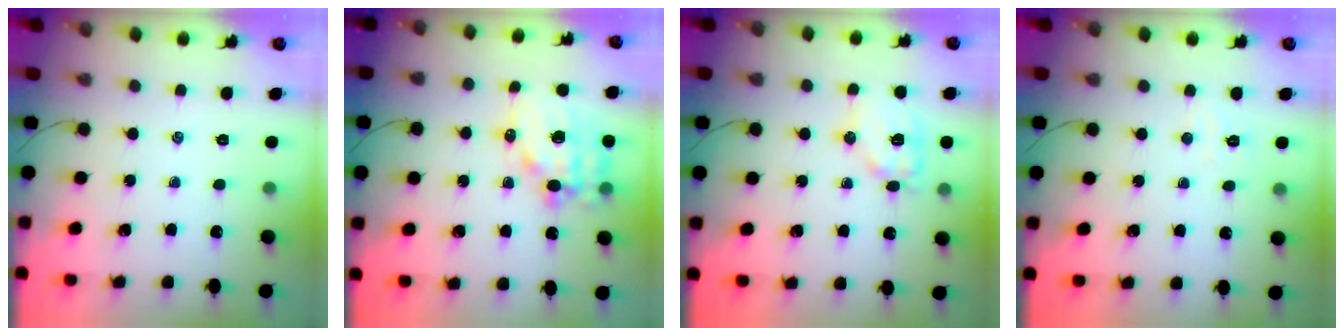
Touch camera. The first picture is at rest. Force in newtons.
{"total": 14.3, "press": 13.9, "slide": 3.2}
{"total": 10.9, "press": 10.9, "slide": 0.6}
{"total": 3.6, "press": 3.5, "slide": 0.8}